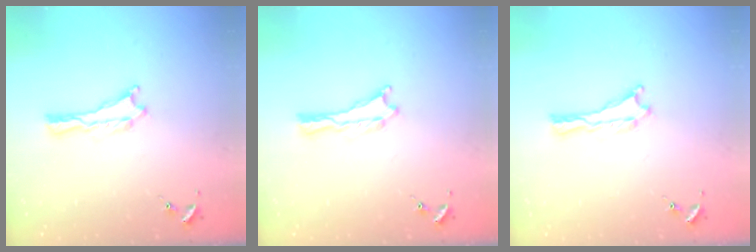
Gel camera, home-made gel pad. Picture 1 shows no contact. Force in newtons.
{"total": 0.0}
{"total": 0.0}